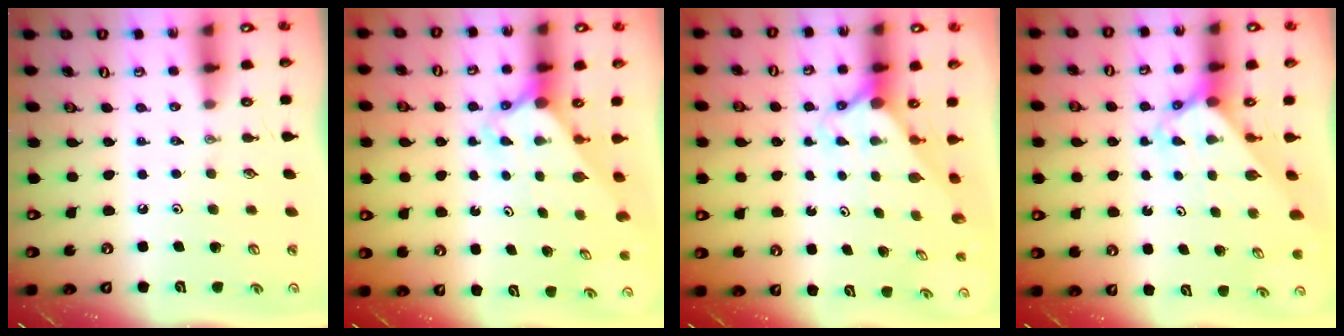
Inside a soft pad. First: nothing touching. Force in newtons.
{"total": 2.5, "press": 2.5, "slide": 0.2}
{"total": 2.1, "press": 2.1, "slide": 0.2}
{"total": 2.5, "press": 2.5, "slide": 0.1}